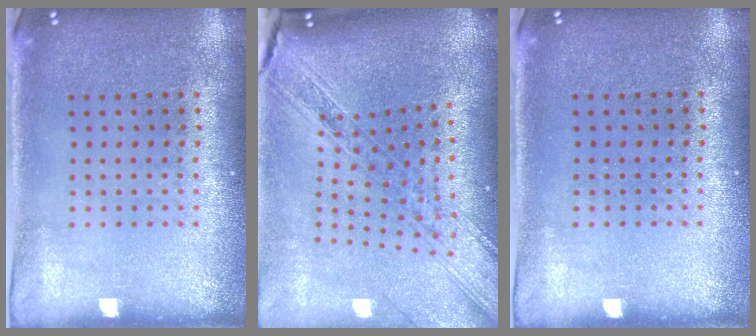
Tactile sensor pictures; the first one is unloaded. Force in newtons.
{"total": 2.5, "press": 2.1, "slide": 1.4}
{"total": 0.0}